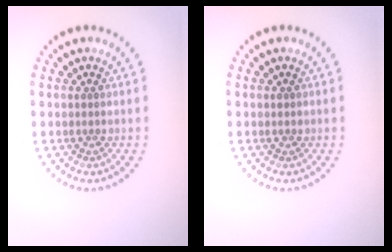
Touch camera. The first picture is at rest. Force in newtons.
{"total": 0.6, "press": 0.5, "slide": 0.2}